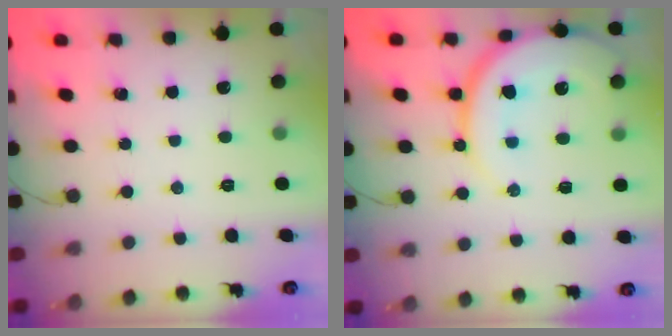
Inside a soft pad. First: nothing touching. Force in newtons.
{"total": 16.4, "press": 16.3, "slide": 1.6}